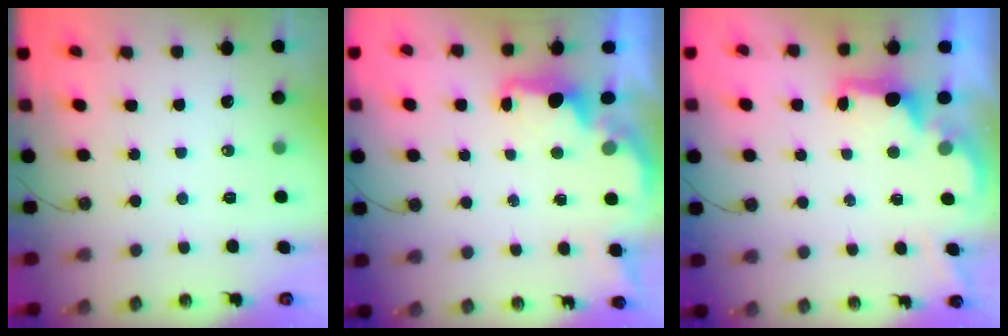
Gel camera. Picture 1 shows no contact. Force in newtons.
{"total": 1.6, "press": 1.5, "slide": 0.5}
{"total": 2.0, "press": 1.9, "slide": 0.8}